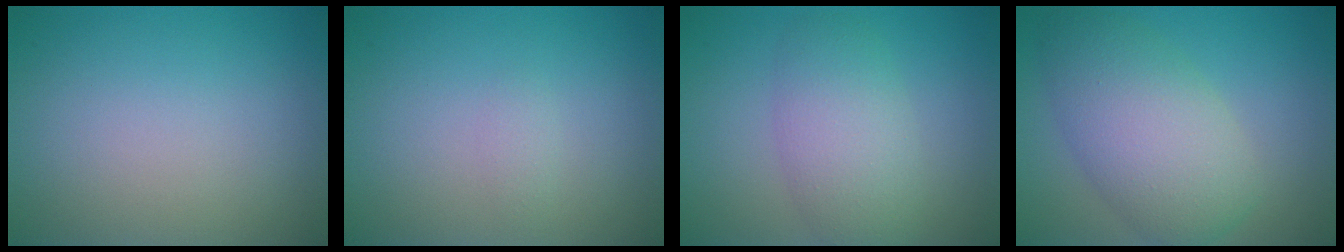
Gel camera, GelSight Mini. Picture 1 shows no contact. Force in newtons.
{"total": 0.7, "press": 0.7, "slide": 0.0}
{"total": 4.6, "press": 4.6, "slide": 0.1}
{"total": 6.9, "press": 6.9, "slide": 0.4}